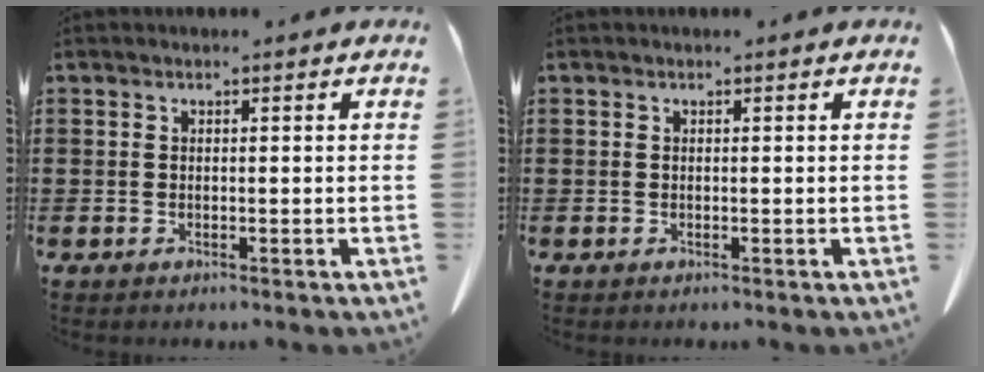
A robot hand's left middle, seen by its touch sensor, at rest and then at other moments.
{"total": 0.0}